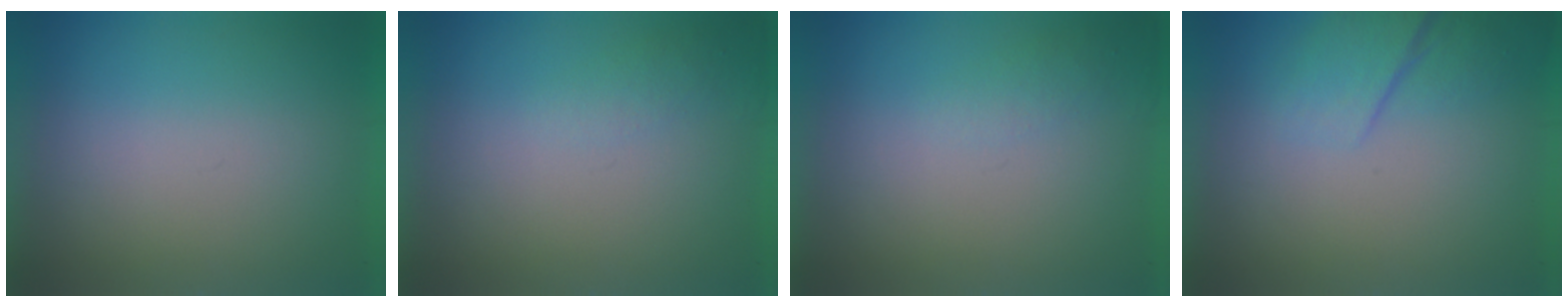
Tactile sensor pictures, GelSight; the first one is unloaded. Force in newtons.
{"total": 1.2}
{"total": 1.2}
{"total": 2.5}